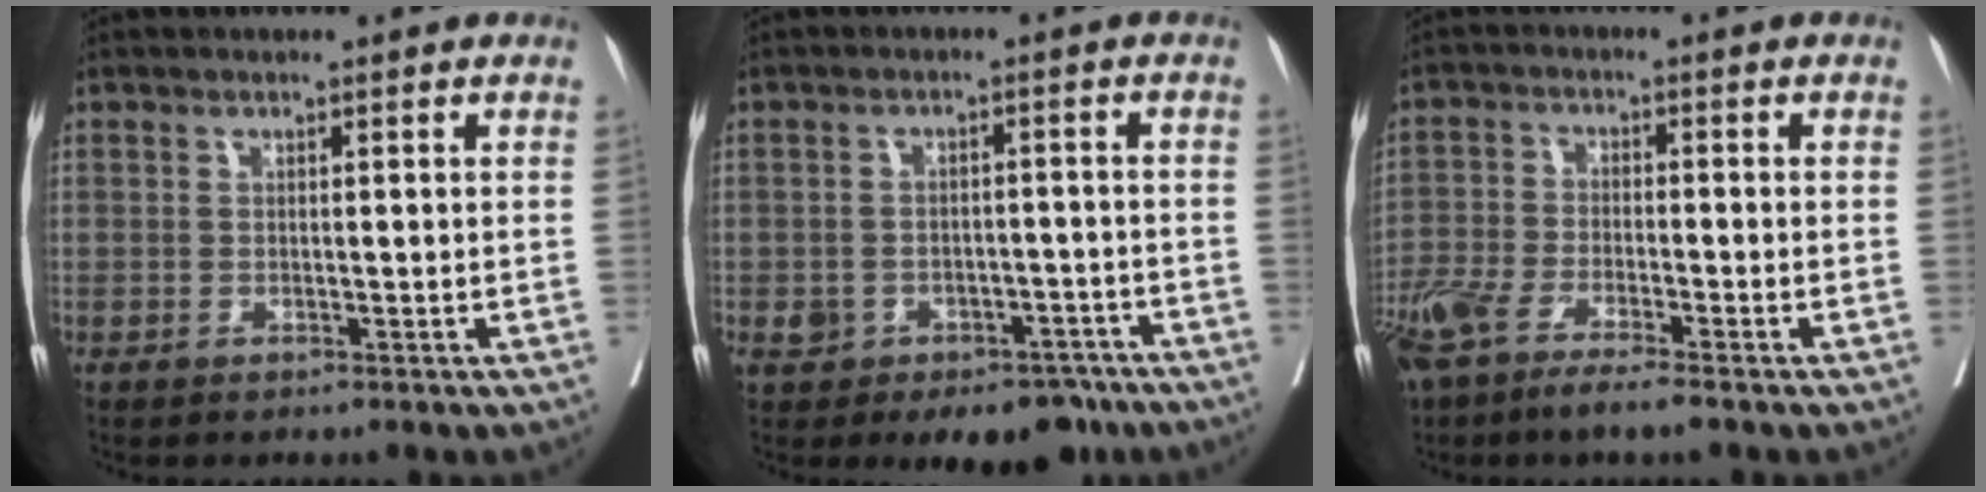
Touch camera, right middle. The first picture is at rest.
{"total": 7.7, "force": [-4.8, 5.1, 3.1], "torque": [-0.025, 0.024, -0.058]}
{"total": 8.8, "force": [-6.4, 1.3, 5.9], "torque": [-0.112, -0.013, -0.116]}